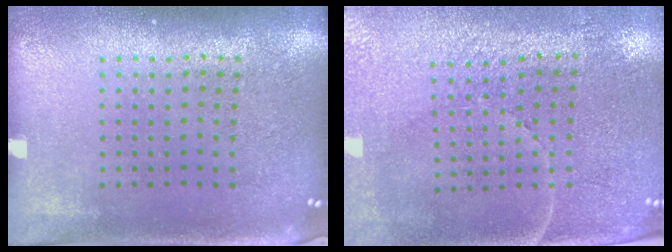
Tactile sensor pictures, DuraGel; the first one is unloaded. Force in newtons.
{"total": 3.4, "press": 3.1, "slide": 1.4}